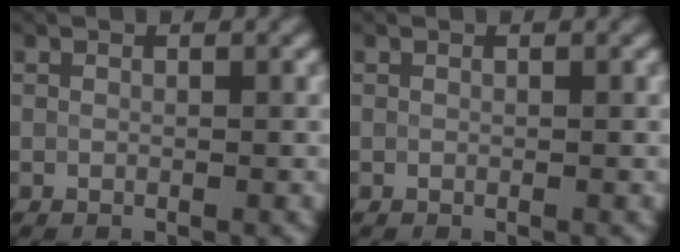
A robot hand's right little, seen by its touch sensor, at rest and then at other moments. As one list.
[{"total": 0.0}]